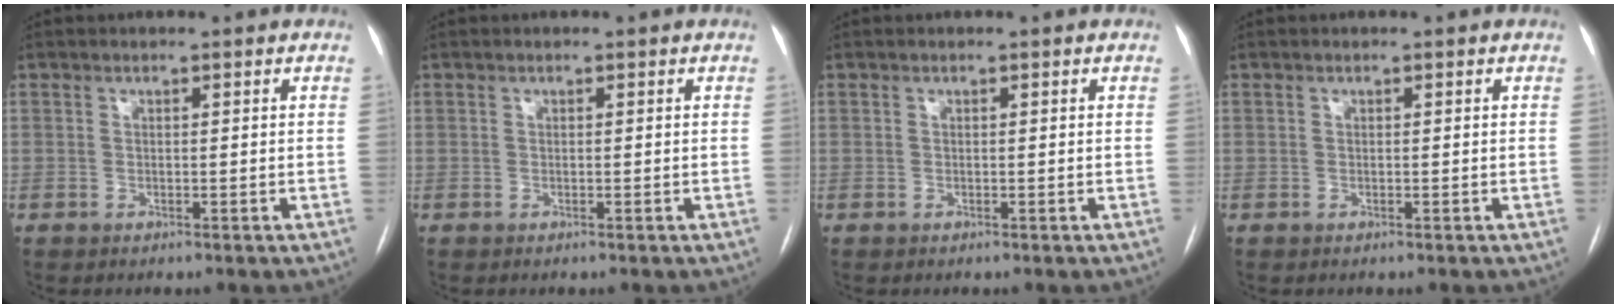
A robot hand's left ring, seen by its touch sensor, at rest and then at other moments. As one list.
[{"total": 0.0}, {"total": 0.0}, {"total": 0.0}]